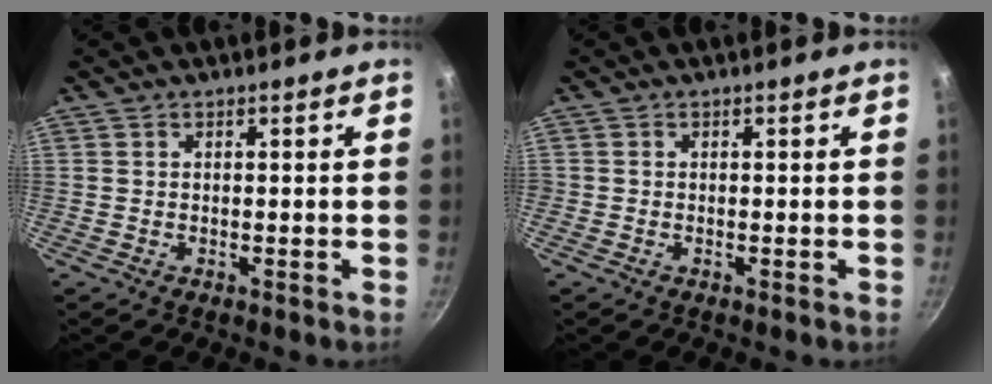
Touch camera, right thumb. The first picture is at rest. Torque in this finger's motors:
{"motor_torque": [0.33, 0.76, 0.59, 0.07, 0.03]}